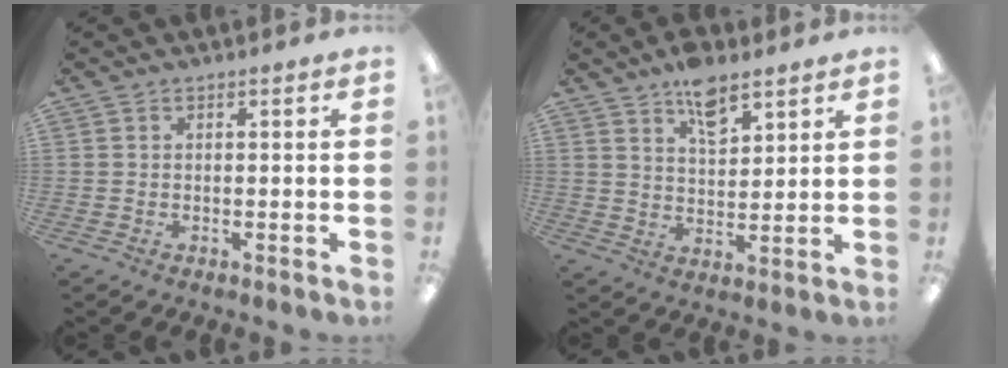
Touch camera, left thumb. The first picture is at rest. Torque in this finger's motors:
{"motor_torque": [1.21, 0.68, 0.70, -0.84, 0.04]}